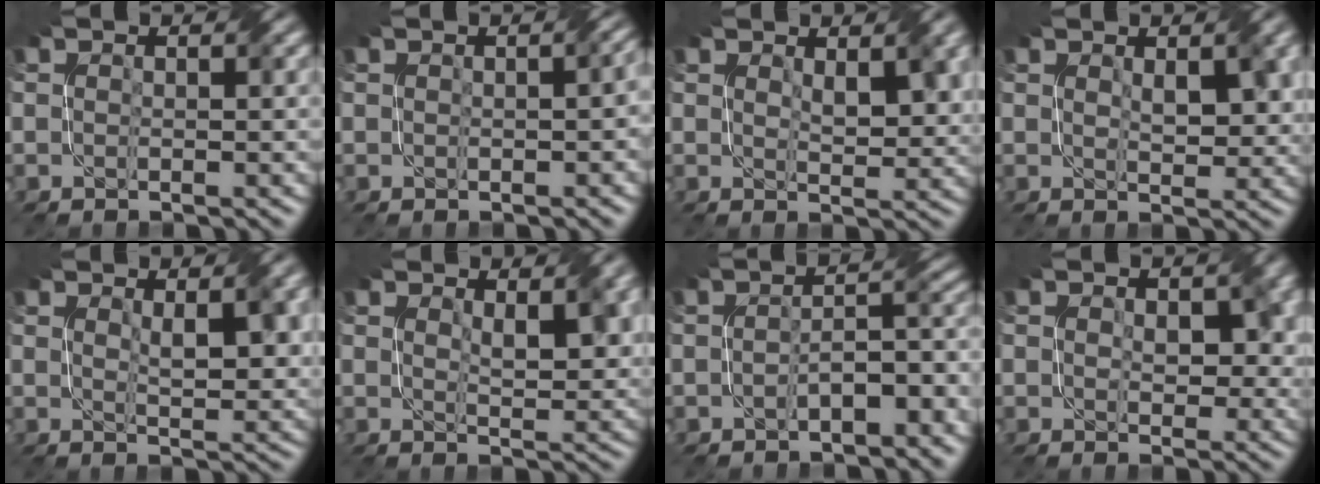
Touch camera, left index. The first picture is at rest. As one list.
[{"total": 3.2, "force": [0.1, 1.7, 2.7], "torque": [-0.015, 0.001, 0.012]}, {"total": 3.1, "force": [1.6, 1.1, 2.3], "torque": [-0.037, 0.002, 0.039]}, {"total": 3.0, "force": [1.2, 1.3, 2.5], "torque": [-0.041, 0.003, 0.032]}, {"total": 3.5, "force": [1.6, 1.0, 3.0], "torque": [-0.048, 0.001, 0.037]}, {"total": 3.3, "force": [1.8, 1.1, 2.5], "torque": [-0.040, 0.001, 0.041]}, {"total": 4.6, "force": [-2.0, 2.1, 3.6], "torque": [-0.045, 0.012, -0.030]}, {"total": 4.3, "force": [1.1, 2.9, 3.0], "torque": [-0.039, -0.006, 0.027]}]